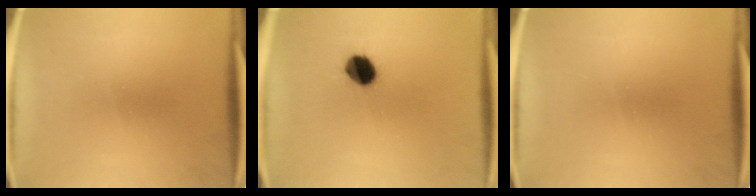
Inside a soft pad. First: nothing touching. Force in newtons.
{"total": 7.5}
{"total": 0.0}